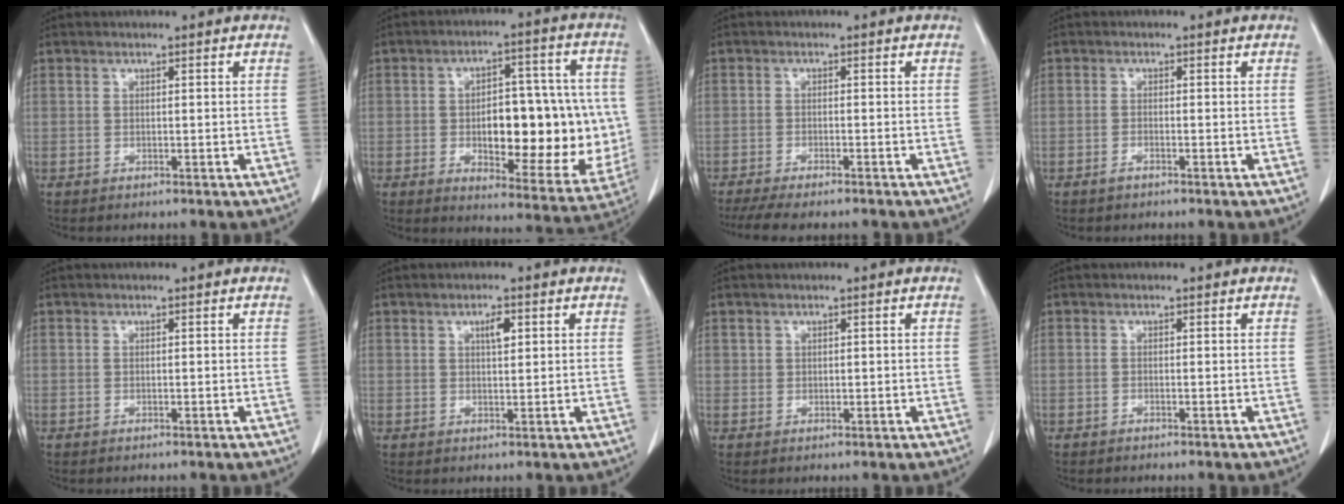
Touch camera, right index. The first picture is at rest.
{"total": 18.5, "force": [-1.4, 7.6, 16.8], "torque": [-0.215, 0.022, -0.002]}
{"total": 7.7, "force": [-6.4, 1.5, 4.0], "torque": [-0.056, -0.011, -0.099]}
{"total": 0.9, "force": [-0.7, 0.2, 0.6], "torque": [-0.012, 0.000, -0.012]}
{"total": 0.0}
{"total": 2.5, "force": [1.1, 0.7, 2.1], "torque": [-0.036, -0.002, 0.018]}
{"total": 0.9, "force": [0.5, 0.7, 0.2], "torque": [0.007, -0.002, 0.005]}
{"total": 0.0}